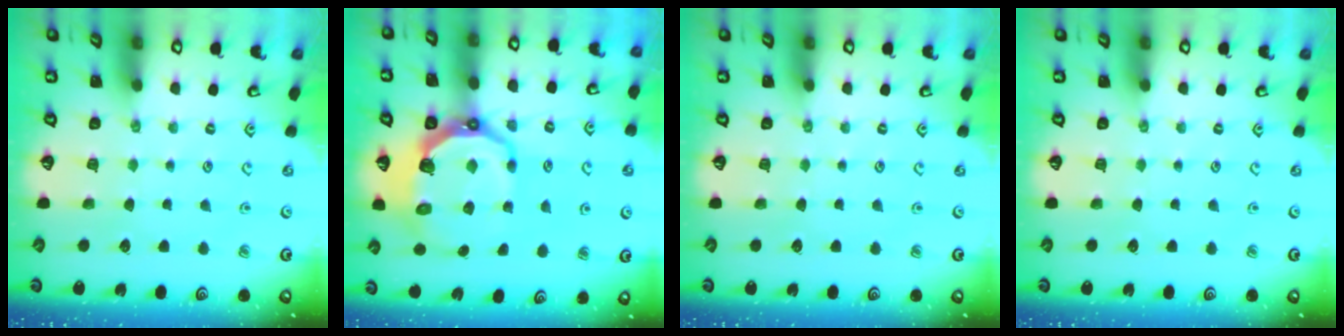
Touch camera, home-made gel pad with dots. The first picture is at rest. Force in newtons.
{"total": 12.8, "press": 11.8, "slide": 4.8}
{"total": 0.0}
{"total": 0.0}